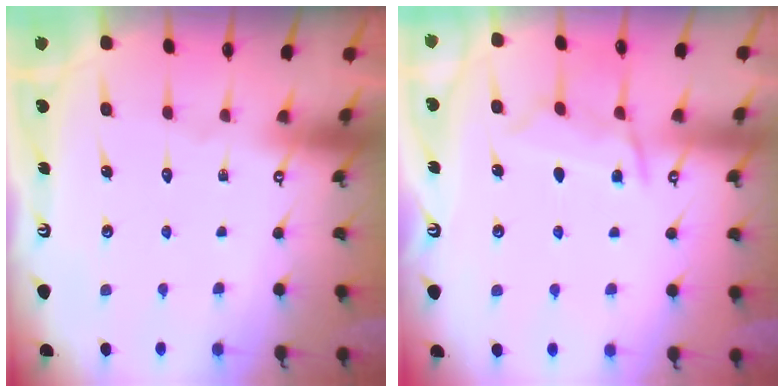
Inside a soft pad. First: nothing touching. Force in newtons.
{"total": 9.3, "press": 9.3, "slide": 0.6}